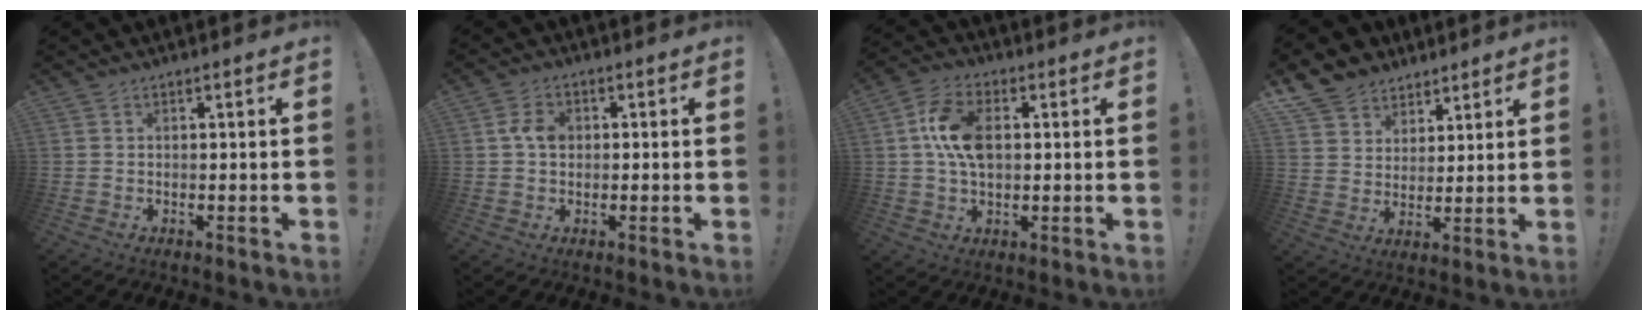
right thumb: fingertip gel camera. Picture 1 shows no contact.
{"total": 5.0, "force": [0.2, 3.7, 3.4], "torque": [-0.055, 0.012, 0.004]}
{"total": 11.9, "force": [1.4, 7.4, 9.2], "torque": [-0.173, 0.007, 0.028]}
{"total": 9.7, "force": [6.9, 6.7, 1.3], "torque": [-0.031, -0.050, 0.140]}